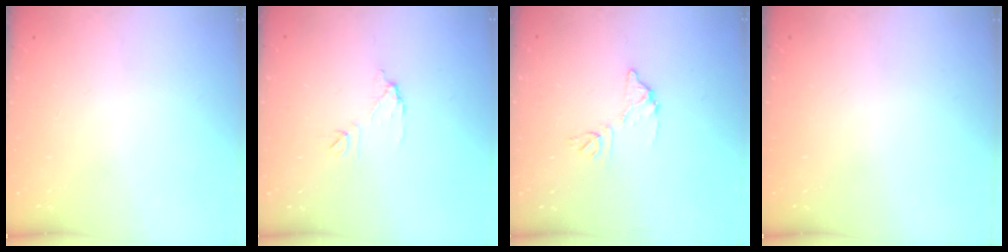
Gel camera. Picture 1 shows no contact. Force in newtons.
{"total": 7.2, "press": 7.2, "slide": 0.4}
{"total": 8.7, "press": 8.6, "slide": 0.3}
{"total": 0.0}